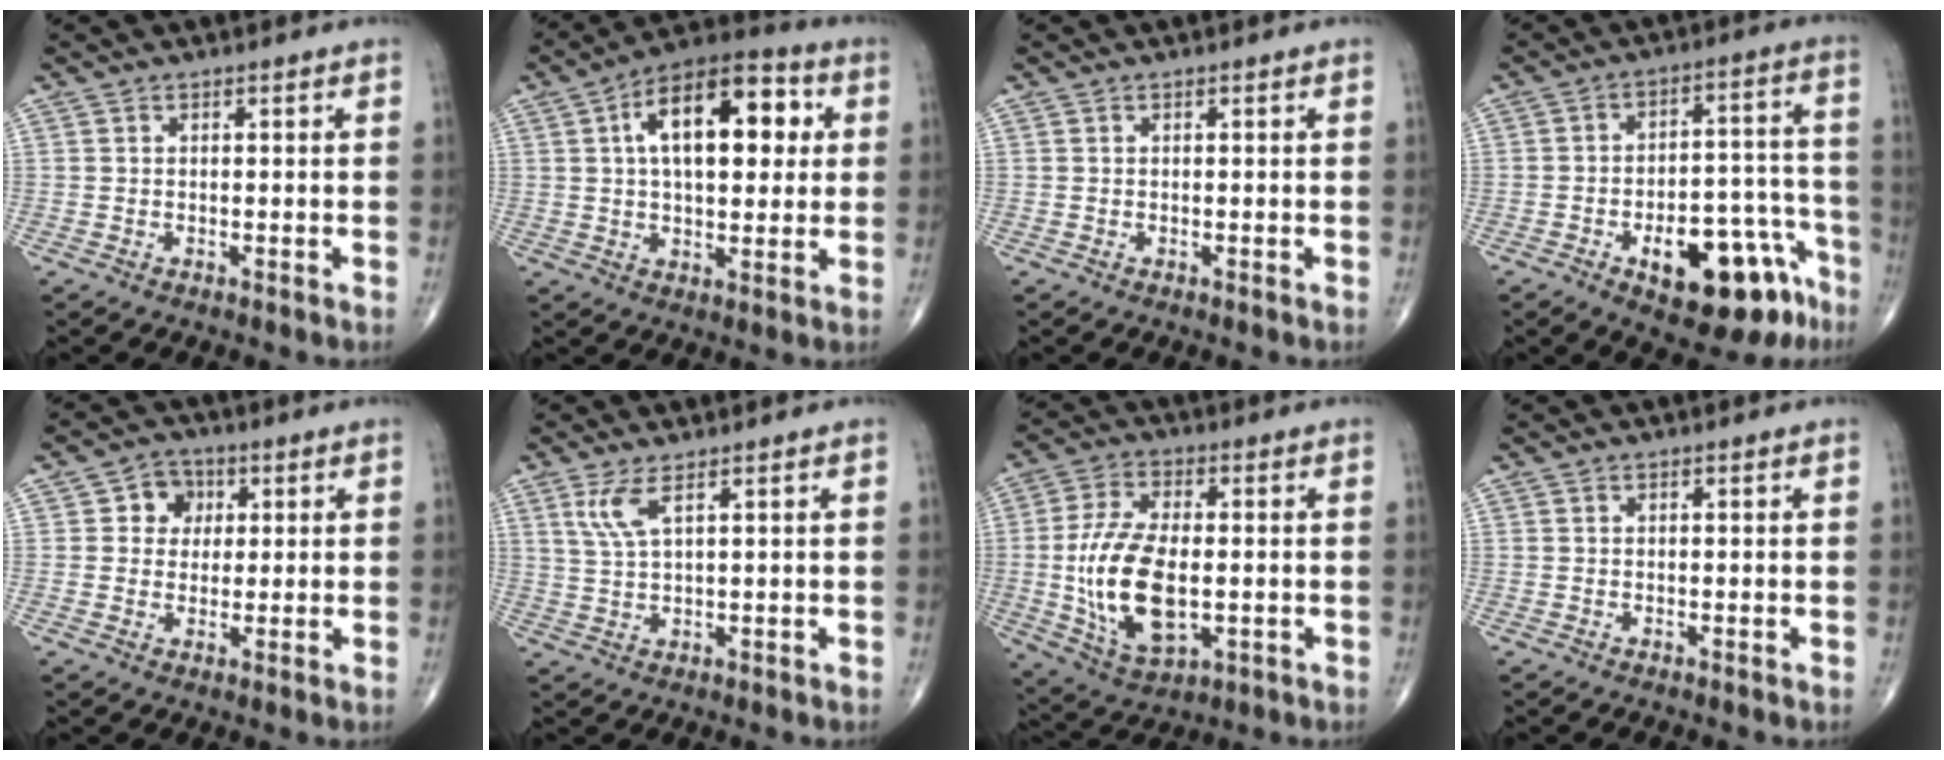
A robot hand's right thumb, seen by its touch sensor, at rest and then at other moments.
{"total": 17.9, "force": [4.2, 9.0, 14.9], "torque": [-0.199, 0.019, 0.056]}
{"total": 0.0}
{"total": 18.1, "force": [-9.6, 8.2, 13.0], "torque": [-0.130, 0.082, -0.123]}
{"total": 5.2, "force": [1.4, 4.7, 1.8], "torque": [0.006, 0.004, 0.015]}
{"total": 4.3, "force": [2.2, 0.9, 3.5], "torque": [-0.084, -0.008, 0.056]}
{"total": 16.1, "force": [-1.6, 8.1, 13.8], "torque": [-0.271, -0.003, -0.020]}
{"total": 0.0}